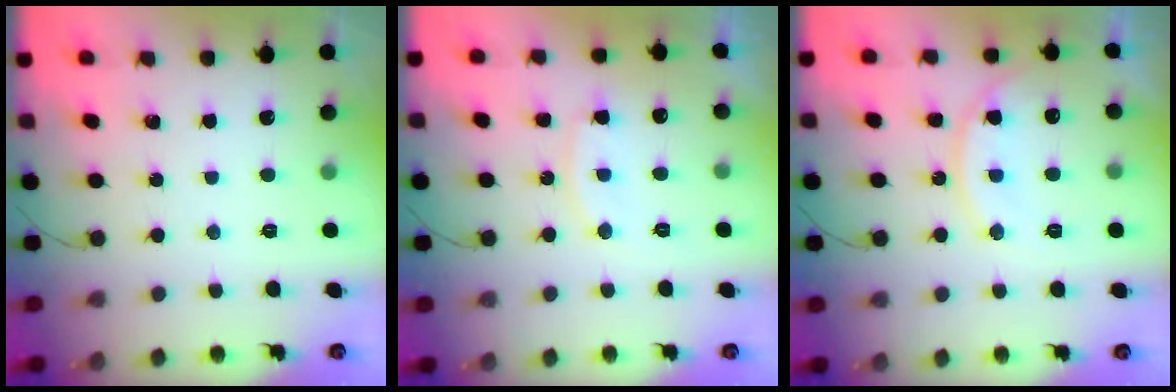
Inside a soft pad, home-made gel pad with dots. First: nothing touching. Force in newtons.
{"total": 10.0, "press": 9.9, "slide": 0.5}
{"total": 14.3, "press": 14.3, "slide": 1.2}